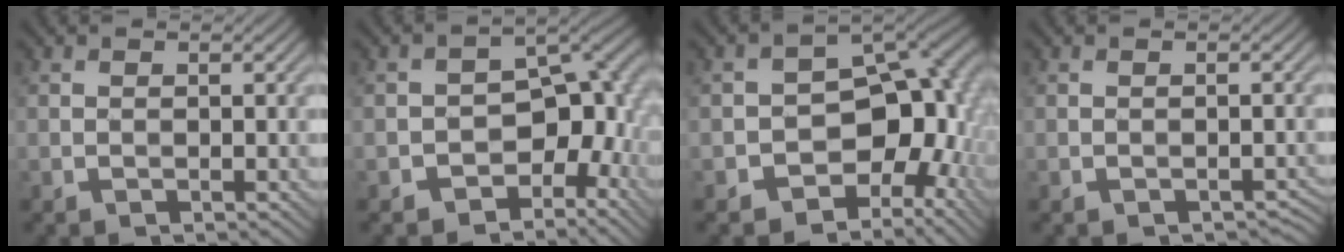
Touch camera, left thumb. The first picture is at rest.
{"total": 8.9, "force": [-3.7, 6.1, 5.4], "torque": [-0.057, -0.006, -0.067]}
{"total": 11.8, "force": [-3.7, 8.6, 7.3], "torque": [-0.074, -0.014, -0.065]}
{"total": 1.0, "force": [-0.7, 0.4, 0.6], "torque": [-0.007, -0.003, -0.008]}